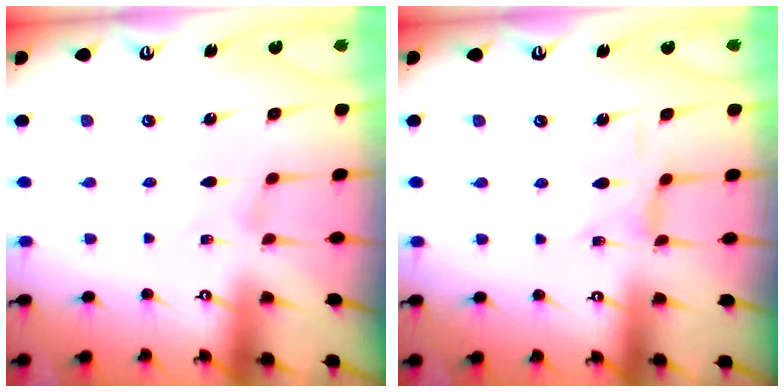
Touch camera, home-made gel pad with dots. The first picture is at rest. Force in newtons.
{"total": 1.3, "press": 1.2, "slide": 0.1}